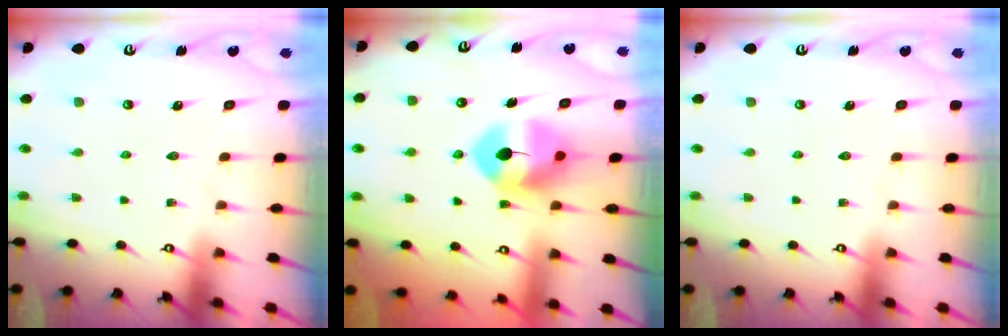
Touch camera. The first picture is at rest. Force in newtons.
{"total": 8.7, "press": 8.6, "slide": 1.3}
{"total": 0.0}